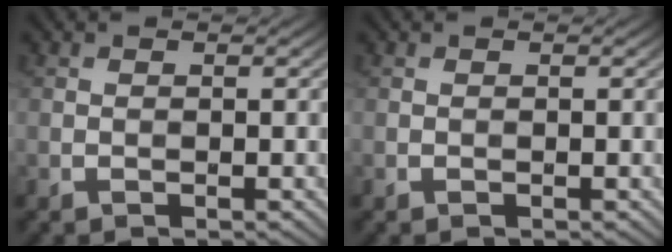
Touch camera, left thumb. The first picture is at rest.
{"total": 0.0}